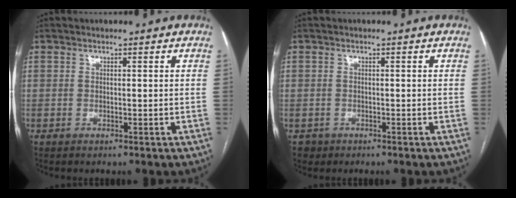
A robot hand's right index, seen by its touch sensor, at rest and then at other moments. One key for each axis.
{"total": 1.7, "fx": -0.8, "fy": 1.5, "fz": -0.2, "tx": -0.002, "ty": 0.006, "tz": -0.012}